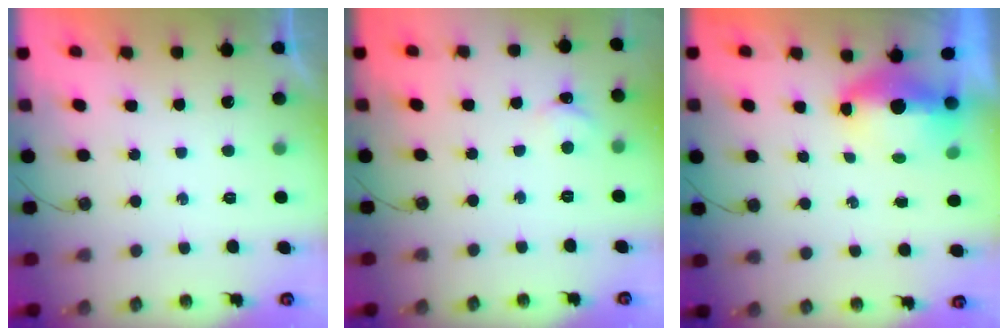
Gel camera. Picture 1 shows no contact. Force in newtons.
{"total": 1.7, "press": 1.7, "slide": 0.2}
{"total": 6.2, "press": 6.0, "slide": 1.2}